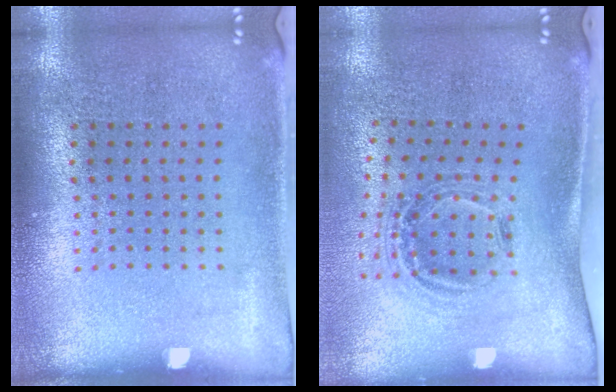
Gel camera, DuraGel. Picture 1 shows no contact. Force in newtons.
{"total": 1.2, "press": 1.0, "slide": 0.5}